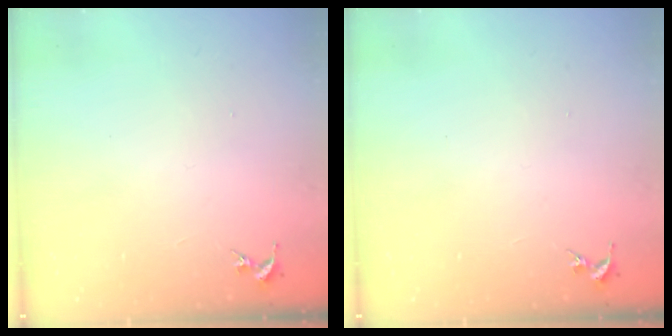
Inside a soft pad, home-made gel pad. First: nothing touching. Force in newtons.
{"total": 0.0}